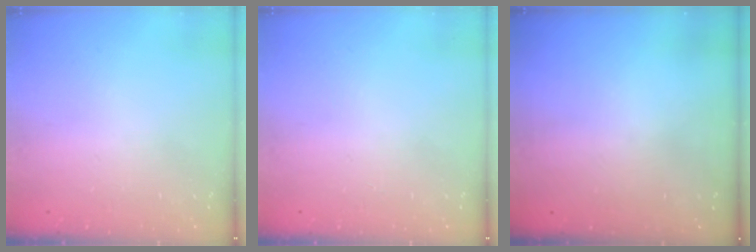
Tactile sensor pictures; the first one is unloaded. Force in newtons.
{"total": 0.0}
{"total": 2.9, "press": 2.9, "slide": 0.3}